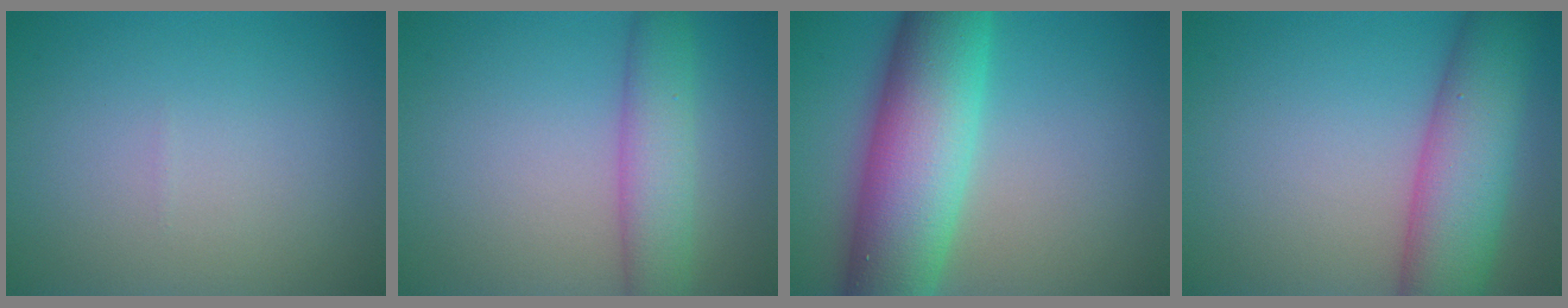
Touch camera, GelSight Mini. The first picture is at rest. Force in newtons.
{"total": 4.5, "press": 4.5, "slide": 0.1}
{"total": 12.1, "press": 12.0, "slide": 0.4}
{"total": 8.6, "press": 8.6, "slide": 0.3}